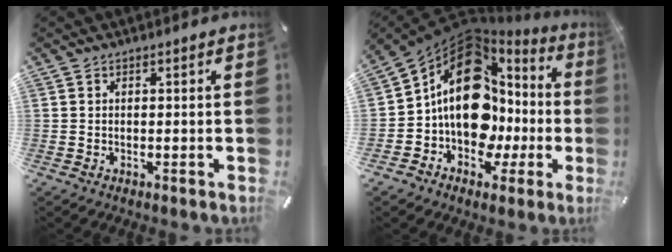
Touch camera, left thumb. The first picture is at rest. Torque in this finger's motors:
{"motor_torque": [1.52, 2.51, 2.27, -0.50, 0.78]}